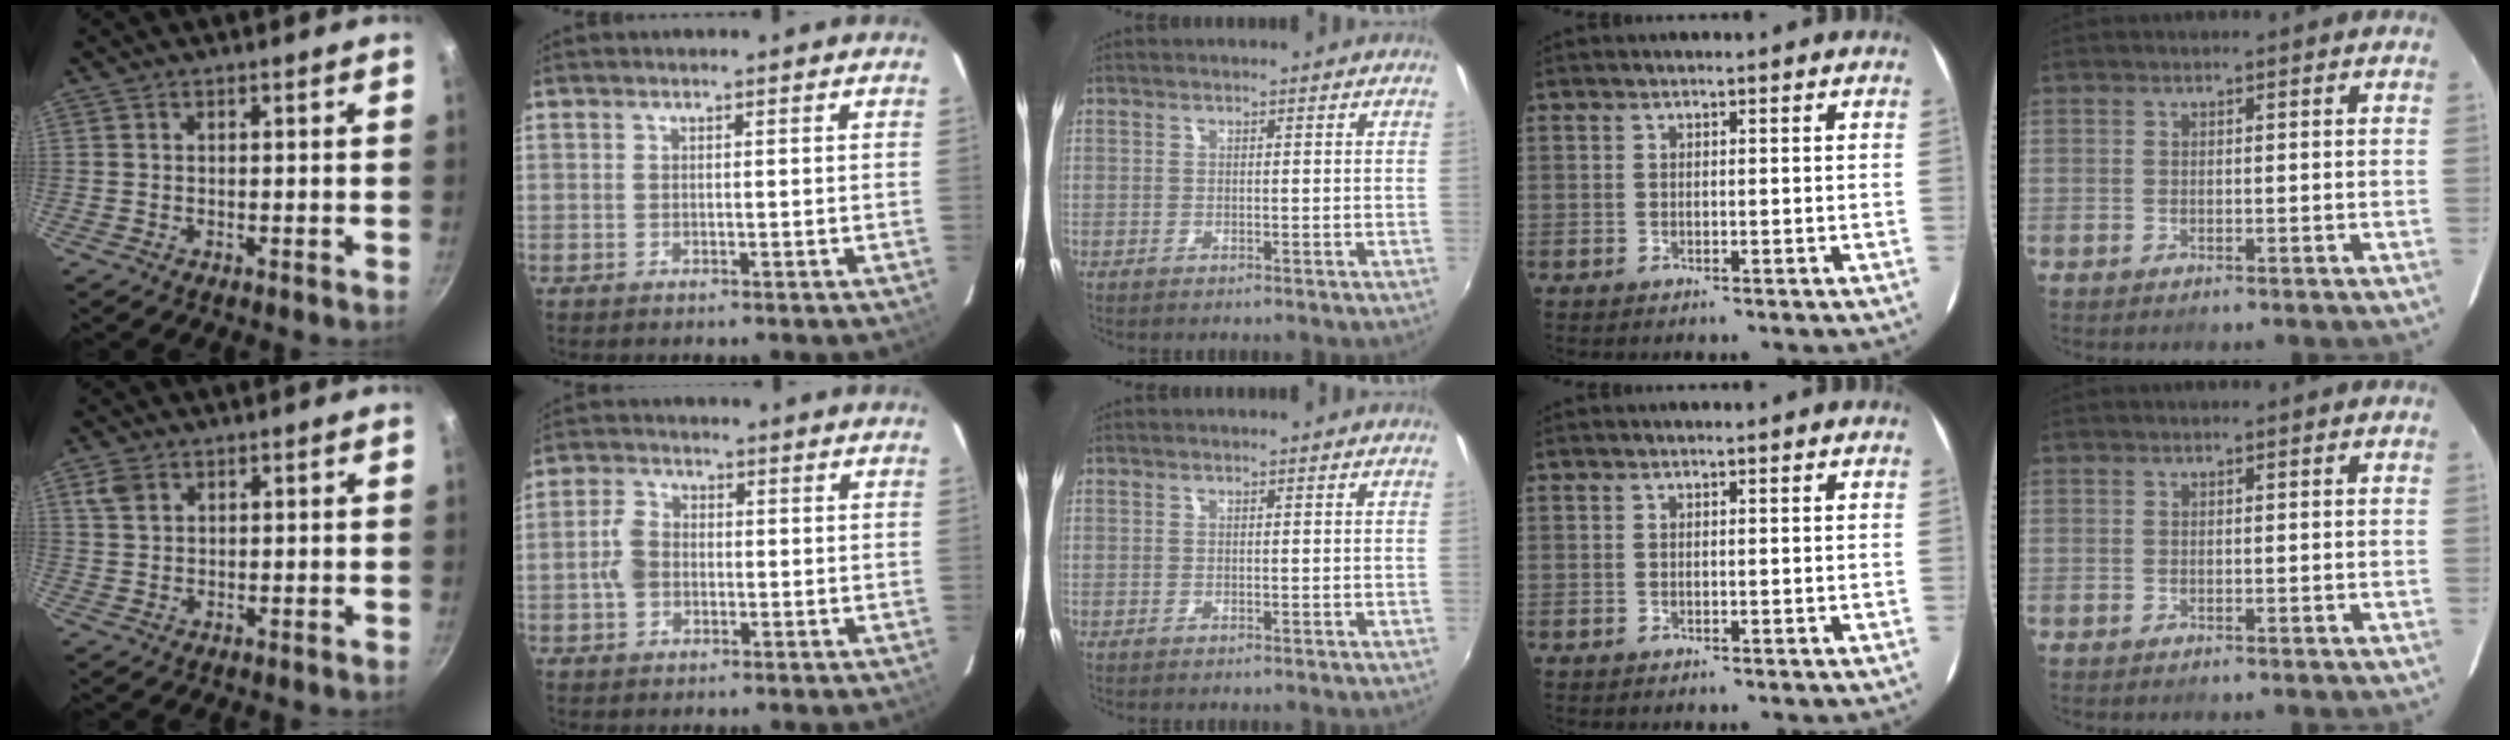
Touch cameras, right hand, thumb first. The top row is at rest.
{"thumb": {"total": 3.4, "force": [1.7, 2.3, 1.8], "torque": [-0.031, 0.001, 0.035]}, "index": {"total": 4.8, "force": [-0.9, 3.7, 3.0], "torque": [-0.065, 0.012, -0.014]}}